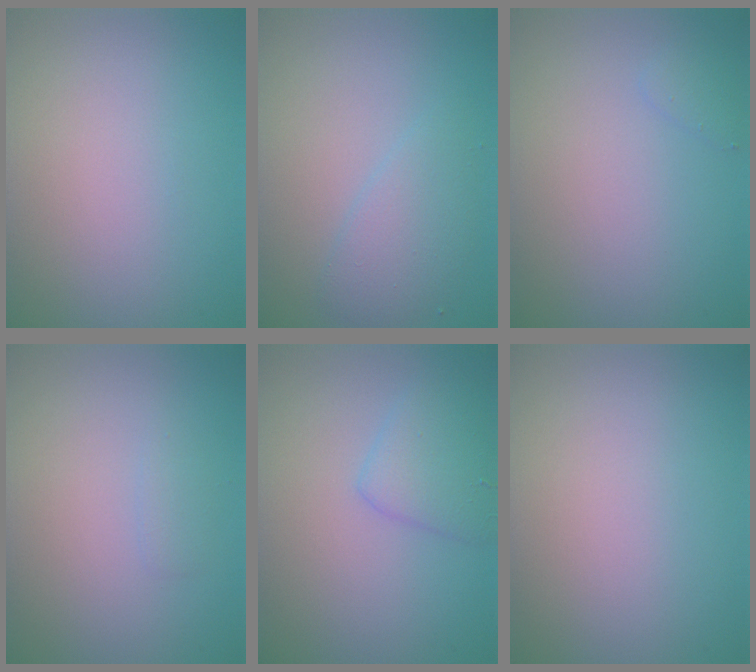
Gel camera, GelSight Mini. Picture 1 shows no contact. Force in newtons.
{"total": 2.5, "press": 2.5, "slide": 0.1}
{"total": 0.8, "press": 0.8, "slide": 0.1}
{"total": 0.7, "press": 0.7, "slide": 0.0}
{"total": 2.6, "press": 2.6, "slide": 0.2}
{"total": 0.0}